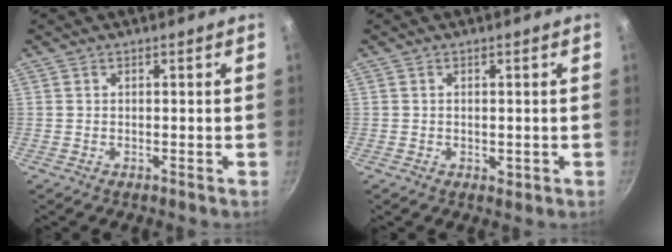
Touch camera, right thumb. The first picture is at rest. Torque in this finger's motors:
{"motor_torque": [-0.29, 0.11, -0.05, 0.49, -0.01]}